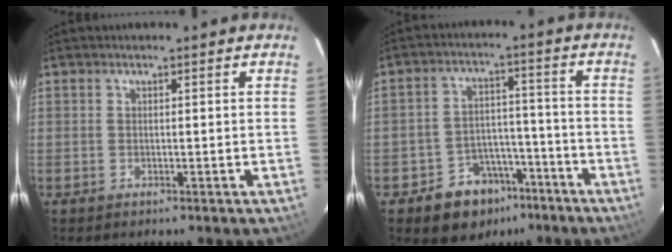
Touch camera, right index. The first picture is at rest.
{"total": 10.8, "force": [-7.0, 7.6, 3.4], "torque": [-0.077, 0.030, -0.086]}